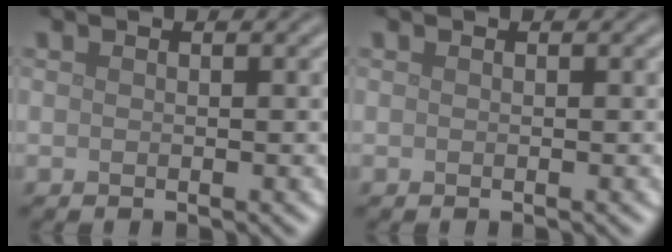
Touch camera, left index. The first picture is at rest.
{"total": 0.0}